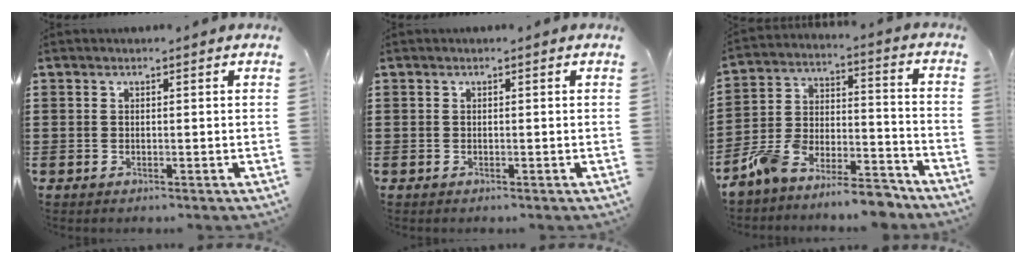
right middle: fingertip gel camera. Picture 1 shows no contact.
{"total": 0.8, "force": [0.8, 0.1, -0.1], "torque": [-0.001, 0.000, 0.015]}
{"total": 9.2, "force": [-8.8, 1.0, 2.2], "torque": [-0.038, 0.022, -0.174]}